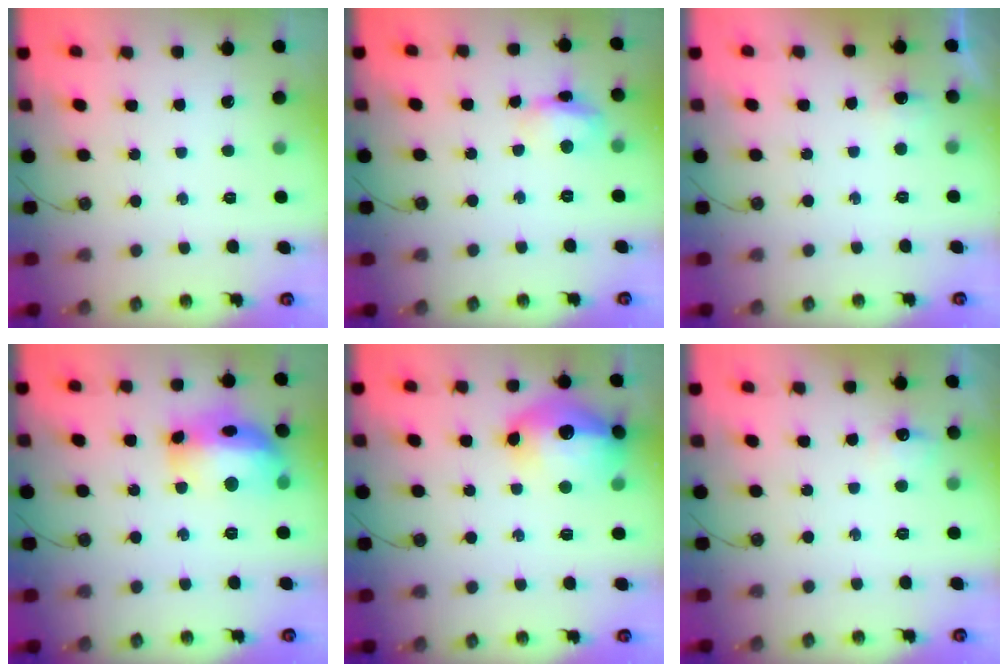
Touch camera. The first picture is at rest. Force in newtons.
{"total": 9.7, "press": 9.7, "slide": 0.7}
{"total": 5.4, "press": 5.3, "slide": 1.0}
{"total": 17.7, "press": 17.6, "slide": 1.4}
{"total": 18.2, "press": 18.2, "slide": 1.4}
{"total": 7.2, "press": 7.1, "slide": 0.9}